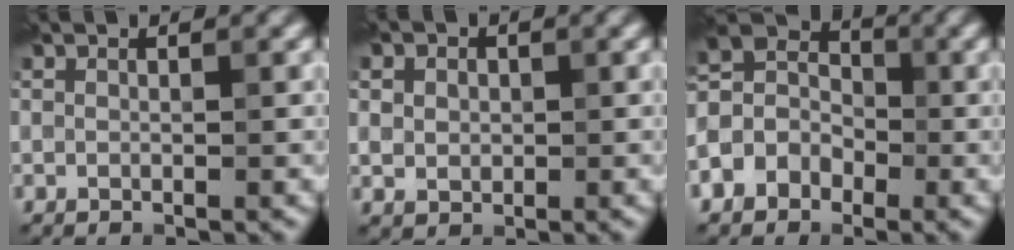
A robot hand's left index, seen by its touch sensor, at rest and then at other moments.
{"total": 3.4, "force": [1.1, 2.7, 1.6], "torque": [-0.029, 0.015, 0.007]}
{"total": 5.1, "force": [-2.1, 4.1, 2.2], "torque": [-0.022, 0.011, -0.051]}